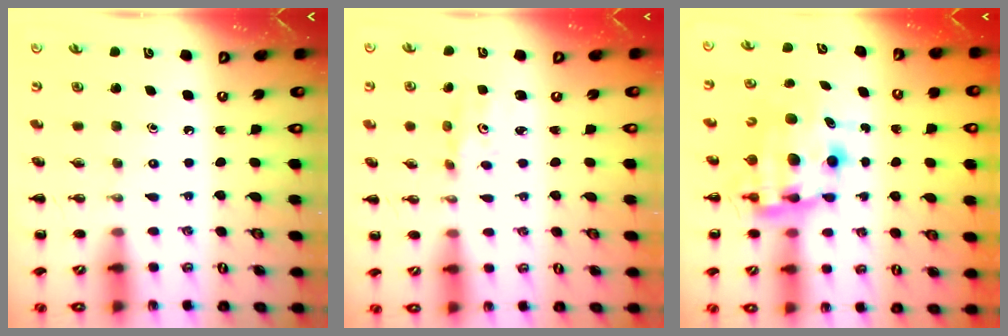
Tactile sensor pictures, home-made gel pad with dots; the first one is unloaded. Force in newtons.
{"total": 2.1, "press": 2.0, "slide": 0.6}
{"total": 8.8, "press": 8.5, "slide": 2.1}